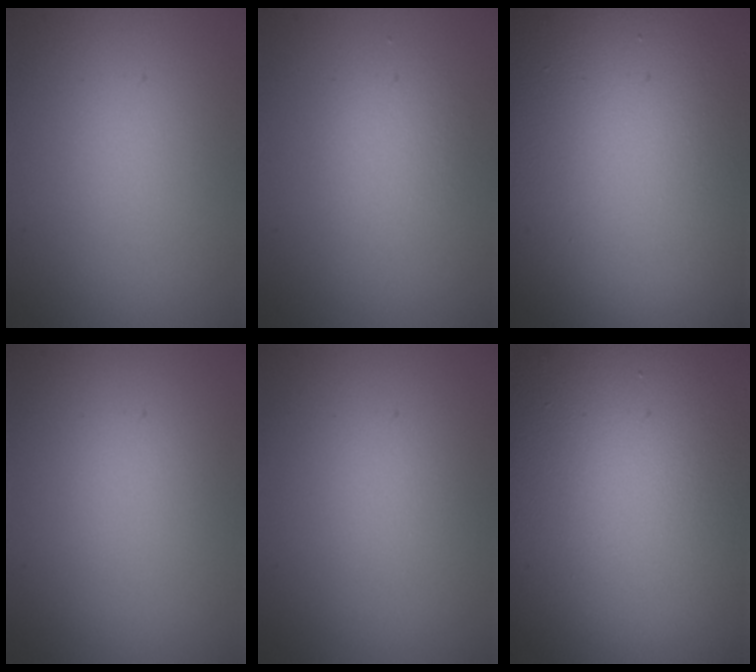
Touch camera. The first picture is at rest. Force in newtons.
{"total": 1.5, "press": 1.5, "slide": 0.1}
{"total": 21.2, "press": 21.2, "slide": 1.4}
{"total": 0.0}
{"total": 0.0}
{"total": 19.1, "press": 19.1, "slide": 1.0}